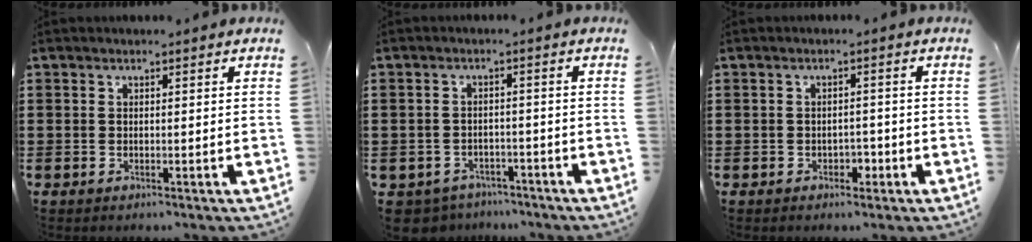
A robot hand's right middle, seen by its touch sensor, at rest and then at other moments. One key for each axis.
{"total": 2.9, "fx": -2.8, "fy": 0.7, "fz": -0.3, "tx": -0.012, "ty": -0.003, "tz": -0.065}
{"total": 1.5, "fx": -0.9, "fy": 1.0, "fz": 0.7, "tx": -0.017, "ty": 0.003, "tz": -0.022}